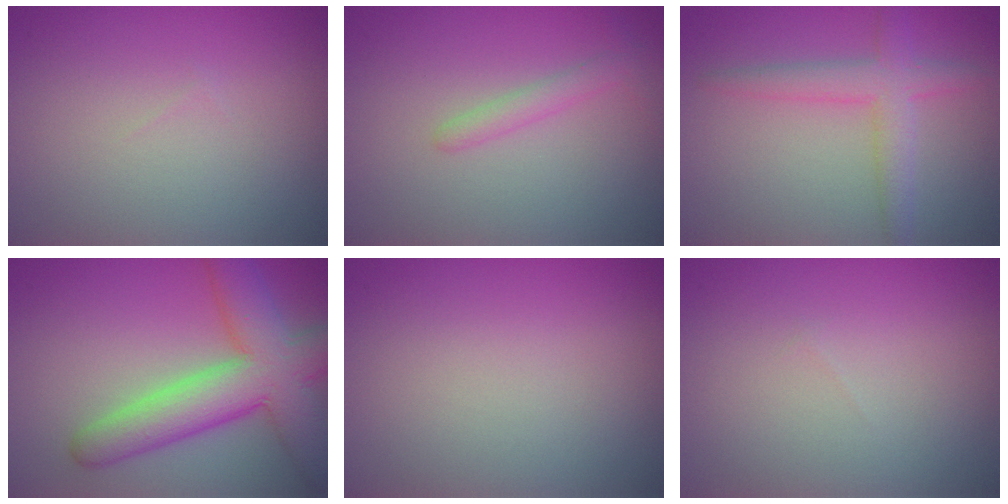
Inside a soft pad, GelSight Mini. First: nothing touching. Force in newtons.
{"total": 1.4, "press": 1.4, "slide": 0.0}
{"total": 3.3, "press": 3.3, "slide": 0.2}
{"total": 8.5, "press": 8.5, "slide": 0.4}
{"total": 0.0}
{"total": 0.0}